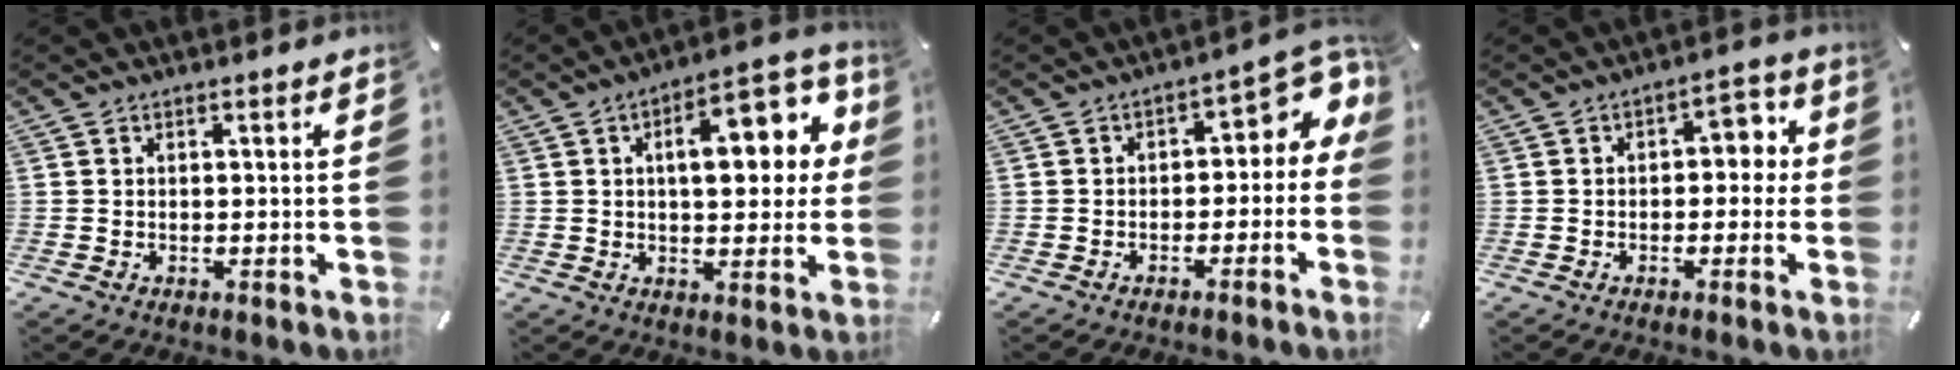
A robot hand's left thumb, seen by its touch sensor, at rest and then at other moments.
{"total": 15.9, "force": [4.2, 7.8, 13.2], "torque": [-0.177, -0.011, 0.064]}
{"total": 6.8, "force": [1.5, 4.6, 4.8], "torque": [-0.054, -0.013, 0.021]}
{"total": 5.4, "force": [-0.2, 3.6, 4.1], "torque": [-0.041, 0.002, -0.019]}